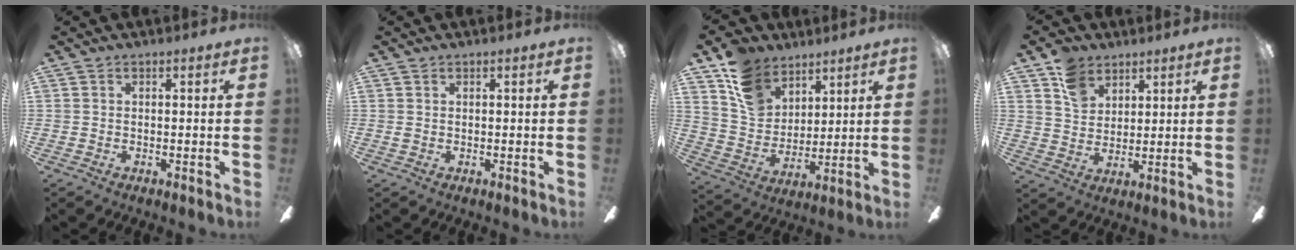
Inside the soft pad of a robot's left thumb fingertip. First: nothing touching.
{"total": 0.7, "force": [0.4, 0.5, 0.2], "torque": [-0.005, 0.004, 0.007]}
{"total": 14.1, "force": [9.2, 9.6, 4.7], "torque": [-0.095, -0.045, 0.183]}
{"total": 10.5, "force": [7.0, 7.0, 3.4], "torque": [-0.067, -0.027, 0.135]}